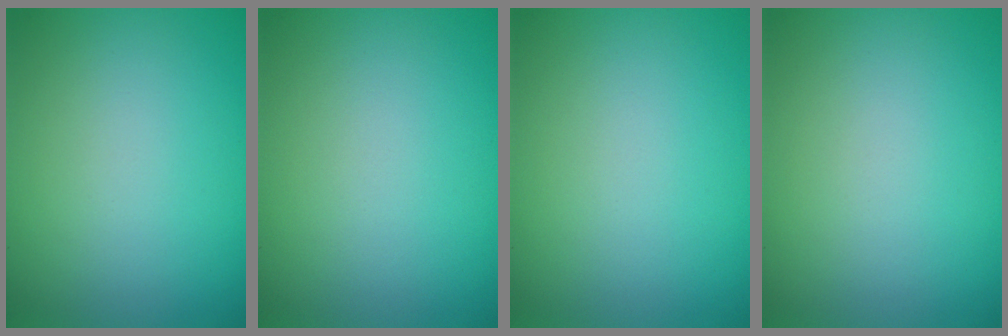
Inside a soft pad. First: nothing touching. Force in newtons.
{"total": 0.0}
{"total": 0.0}
{"total": 0.0}